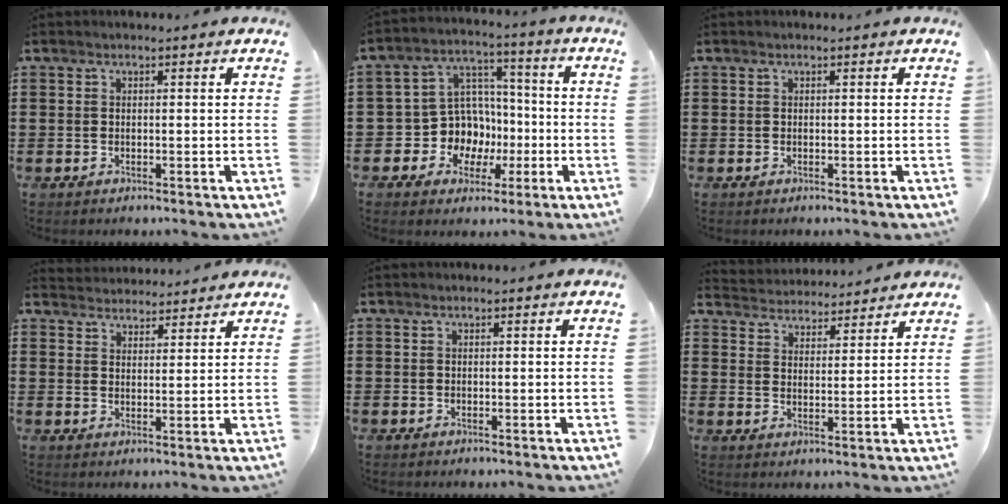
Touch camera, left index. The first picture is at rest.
{"total": 9.7, "force": [-1.6, 9.1, 2.9], "torque": [-0.102, 0.008, -0.021]}
{"total": 0.0}
{"total": 3.1, "force": [3.0, 0.3, -0.4], "torque": [-0.001, -0.008, 0.058]}
{"total": 0.0}
{"total": 3.9, "force": [3.8, 0.4, -0.4], "torque": [-0.011, -0.022, 0.068]}